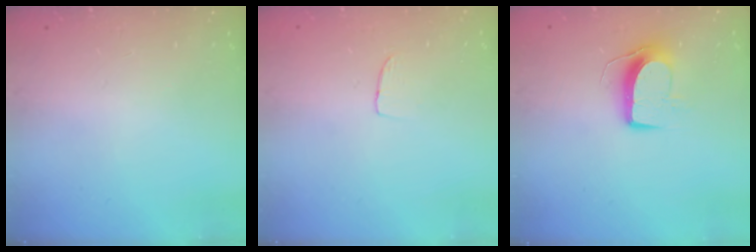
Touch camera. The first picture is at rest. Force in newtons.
{"total": 3.2, "press": 3.2, "slide": 0.2}
{"total": 10.1, "press": 10.1, "slide": 0.1}